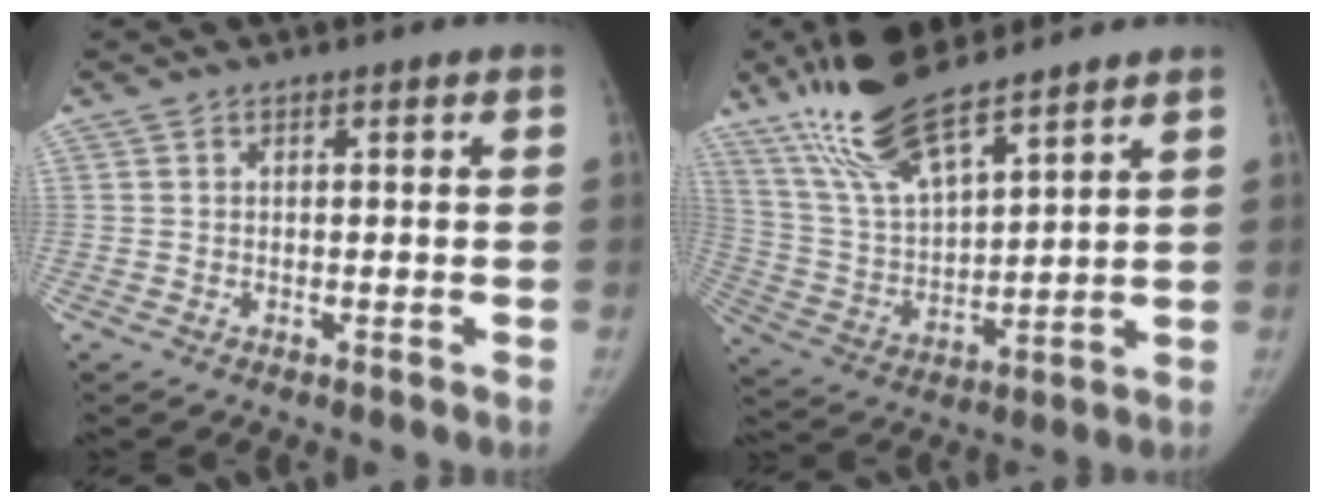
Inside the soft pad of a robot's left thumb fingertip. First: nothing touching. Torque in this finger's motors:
{"motor_torque": [1.07, 1.06, 1.48, -1.30, 0.24]}